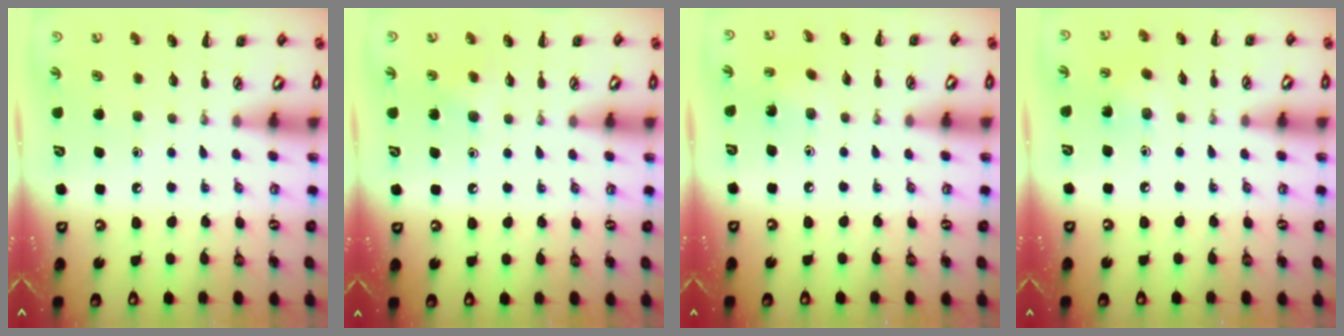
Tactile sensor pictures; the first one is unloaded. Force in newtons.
{"total": 5.2, "press": 4.9, "slide": 1.6}
{"total": 1.9, "press": 1.8, "slide": 0.6}
{"total": 3.9, "press": 3.8, "slide": 1.1}